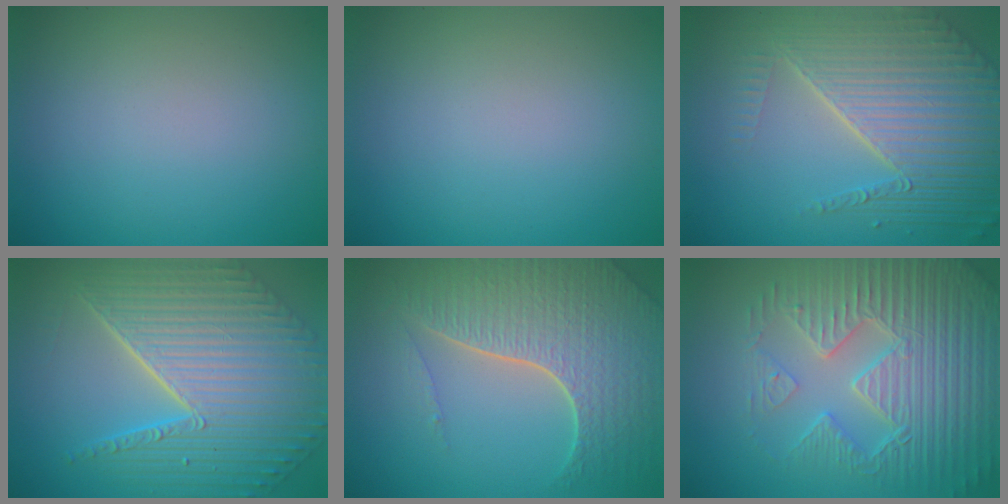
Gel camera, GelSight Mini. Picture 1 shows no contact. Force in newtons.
{"total": 0.0}
{"total": 8.9, "press": 5.8, "slide": 6.7}
{"total": 10.1, "press": 7.3, "slide": 6.9}
{"total": 7.0, "press": 5.1, "slide": 4.8}
{"total": 7.3, "press": 5.8, "slide": 4.4}